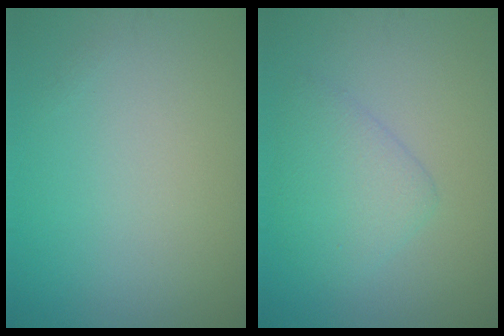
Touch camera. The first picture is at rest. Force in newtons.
{"total": 3.2, "press": 3.2, "slide": 0.1}